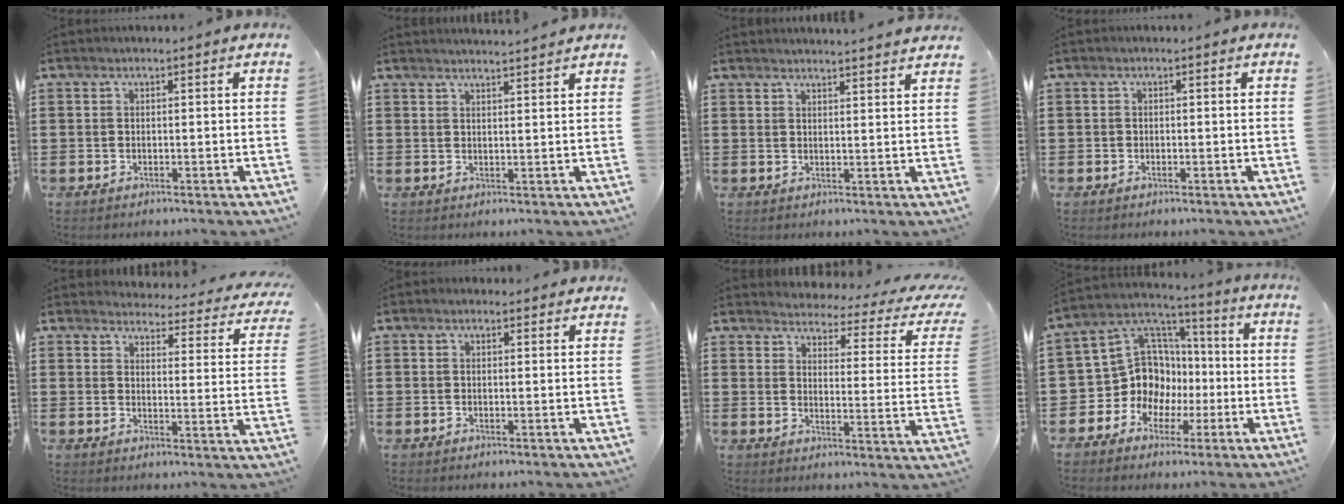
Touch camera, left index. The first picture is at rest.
{"total": 2.2, "force": [2.1, -0.3, 0.0], "torque": [-0.006, -0.007, 0.041]}
{"total": 2.4, "force": [2.3, -0.5, 0.0], "torque": [-0.006, -0.010, 0.044]}
{"total": 0.5, "force": [-0.3, 0.4, 0.0], "torque": [-0.003, 0.002, -0.007]}
{"total": 3.8, "force": [3.6, 0.4, 1.0], "torque": [-0.032, -0.030, 0.059]}
{"total": 0.7, "force": [0.5, 0.4, 0.3], "torque": [-0.007, 0.003, 0.010]}
{"total": 2.9, "force": [2.7, 0.1, 1.2], "torque": [-0.035, -0.029, 0.035]}
{"total": 12.0, "force": [-2.0, 11.1, 4.2], "torque": [-0.133, 0.000, -0.028]}